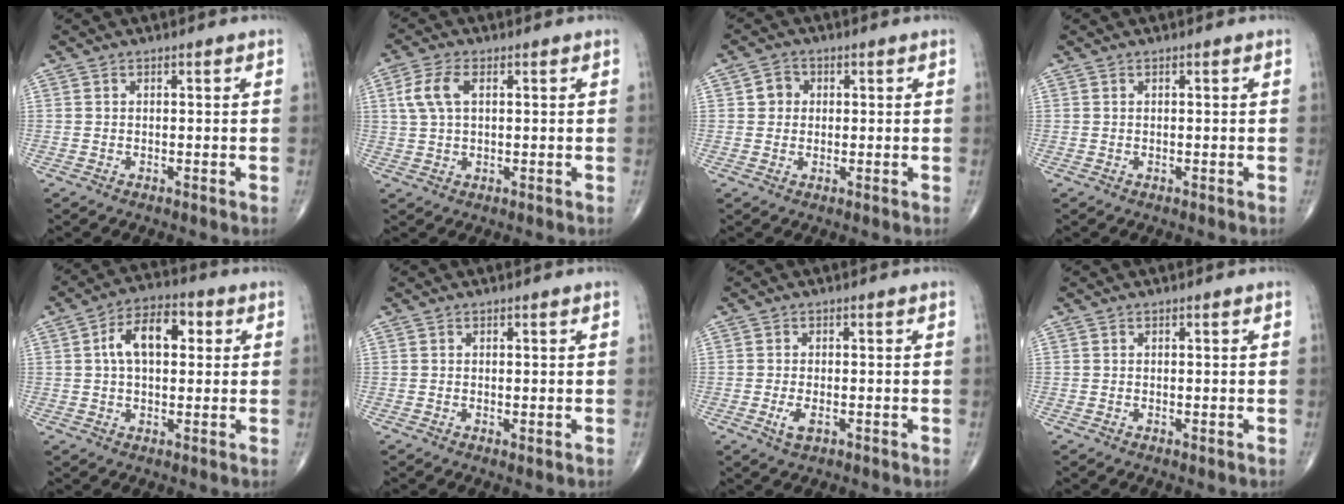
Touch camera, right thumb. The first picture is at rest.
{"total": 5.8, "force": [1.5, 3.1, 4.6], "torque": [-0.112, 0.012, 0.029]}
{"total": 3.1, "force": [0.4, 2.9, 1.1], "torque": [0.002, 0.005, 0.002]}
{"total": 0.0}
{"total": 10.2, "force": [2.1, 5.9, 8.1], "torque": [-0.125, 0.022, 0.027]}
{"total": 0.5, "force": [0.0, 0.2, 0.5], "torque": [-0.011, -0.003, 0.001]}
{"total": 2.7, "force": [-0.9, 1.3, 2.2], "torque": [-0.046, -0.002, -0.015]}
{"total": 0.0}